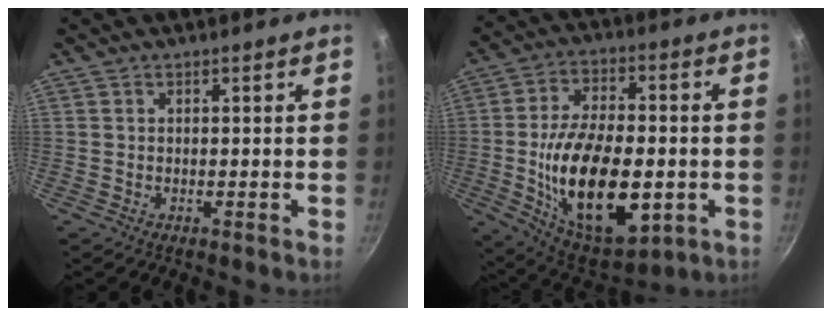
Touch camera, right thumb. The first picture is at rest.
{"total": 23.7, "force": [-3.8, 12.6, 19.7], "torque": [-0.323, 0.008, -0.049]}